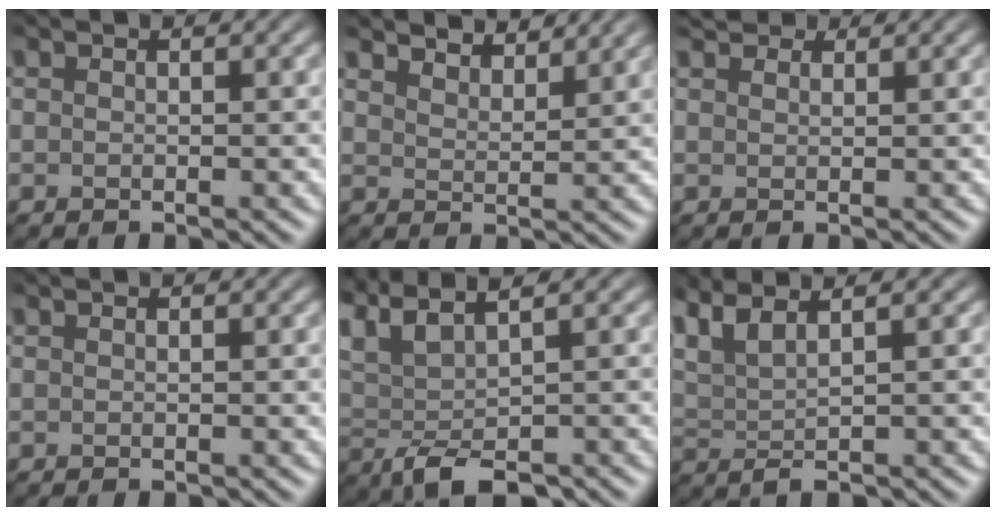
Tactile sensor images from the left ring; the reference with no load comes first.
{"total": 4.3, "force": [4.2, 0.3, 0.8], "torque": [-0.023, -0.002, 0.067]}
{"total": 2.3, "force": [2.0, 0.9, 0.7], "torque": [-0.018, 0.003, 0.031]}
{"total": 0.0}
{"total": 6.8, "force": [1.7, 2.5, 6.1], "torque": [-0.115, 0.006, 0.038]}
{"total": 3.8, "force": [2.3, 1.0, 2.9], "torque": [-0.064, 0.013, 0.051]}